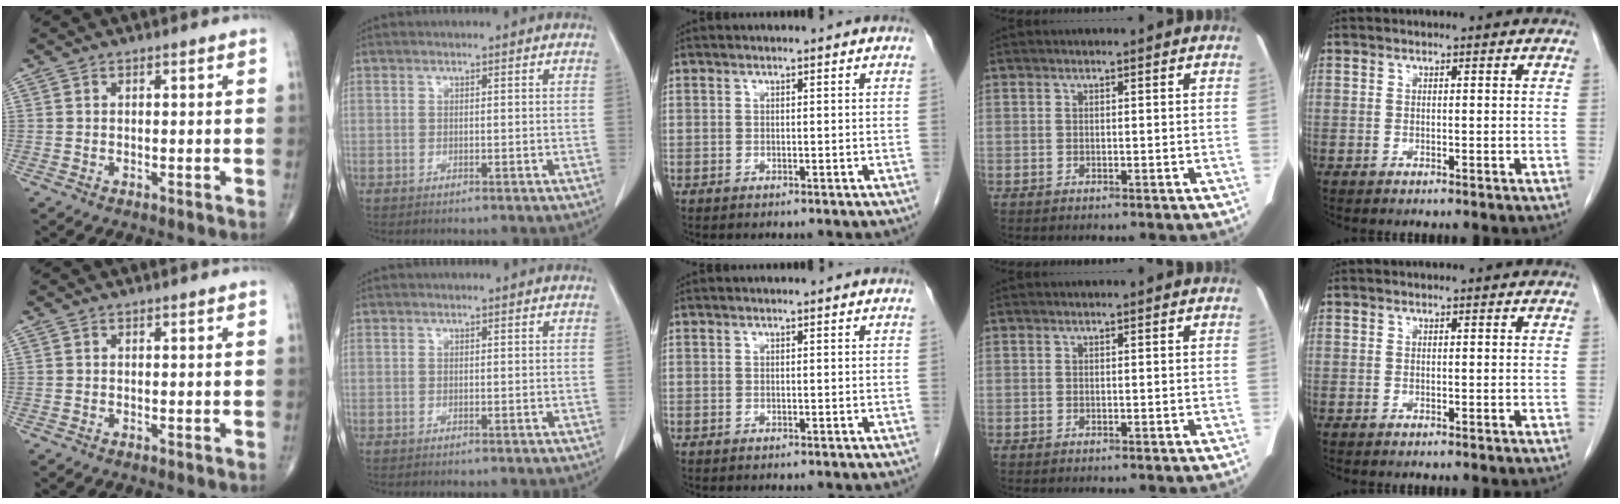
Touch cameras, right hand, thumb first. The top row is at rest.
{}